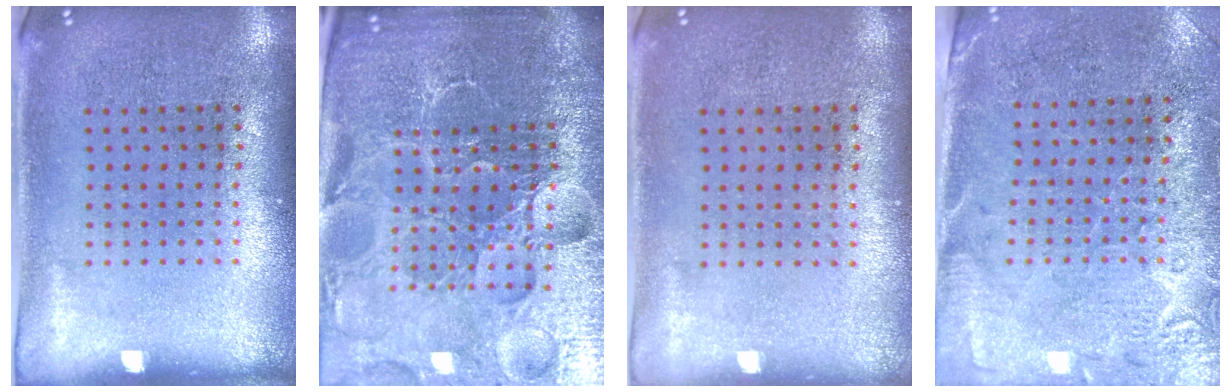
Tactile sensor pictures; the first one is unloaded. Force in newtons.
{"total": 6.2, "press": 5.6, "slide": 2.7}
{"total": 0.0}
{"total": 2.8, "press": 2.5, "slide": 1.3}